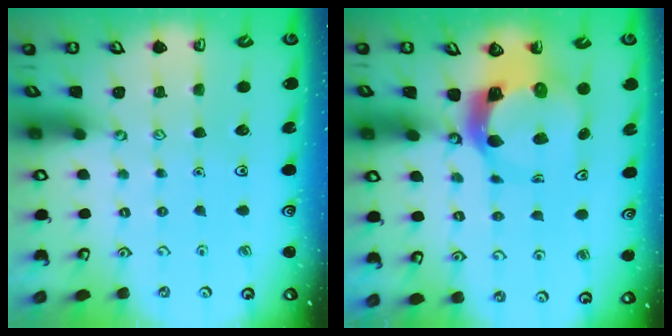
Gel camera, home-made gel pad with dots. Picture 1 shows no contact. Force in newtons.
{"total": 6.5, "press": 6.4, "slide": 1.0}